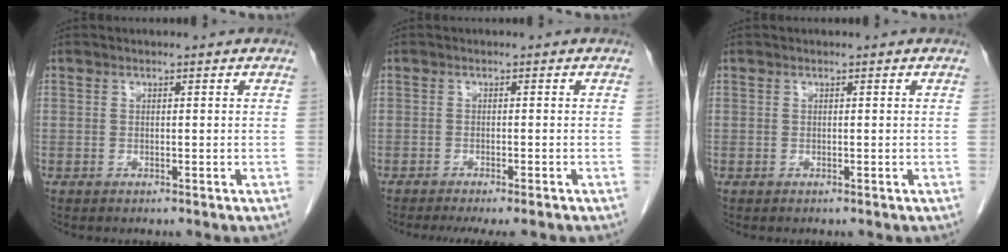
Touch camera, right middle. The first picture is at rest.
{"total": 7.8, "force": [-6.6, 1.1, 4.0], "torque": [-0.048, -0.012, -0.089]}
{"total": 0.0}